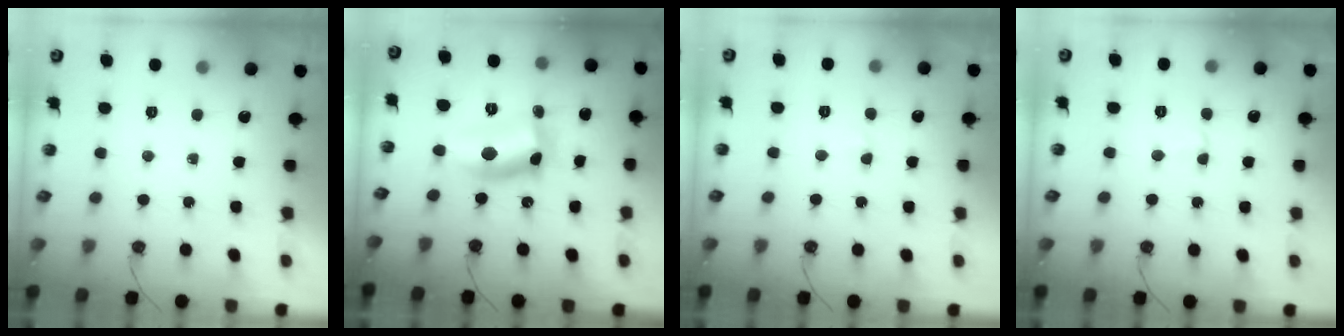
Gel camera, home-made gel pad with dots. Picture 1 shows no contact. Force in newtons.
{"total": 10.9, "press": 10.9, "slide": 0.7}
{"total": 3.0, "press": 2.9, "slide": 0.5}
{"total": 2.8, "press": 2.7, "slide": 0.5}